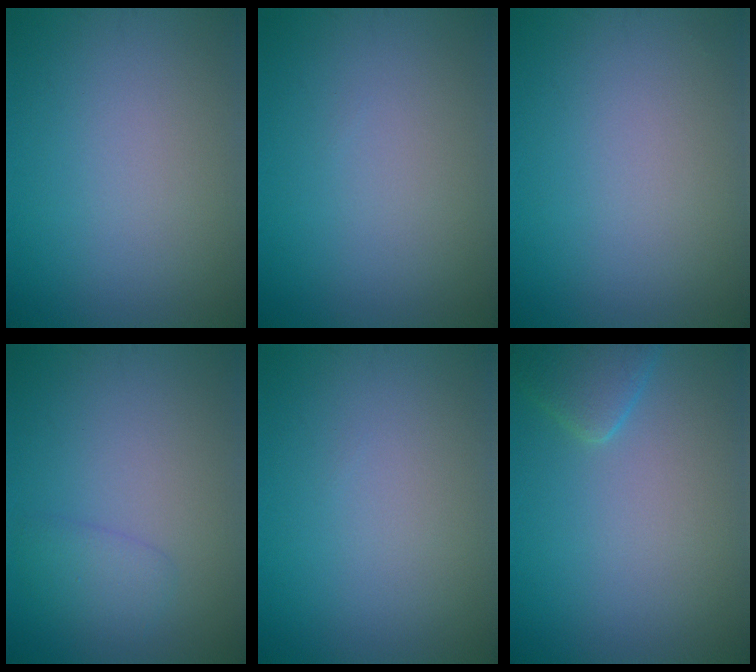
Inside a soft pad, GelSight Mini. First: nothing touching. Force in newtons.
{"total": 0.0}
{"total": 0.0}
{"total": 1.8, "press": 1.8, "slide": 0.0}
{"total": 0.0}
{"total": 2.6, "press": 2.6, "slide": 0.2}